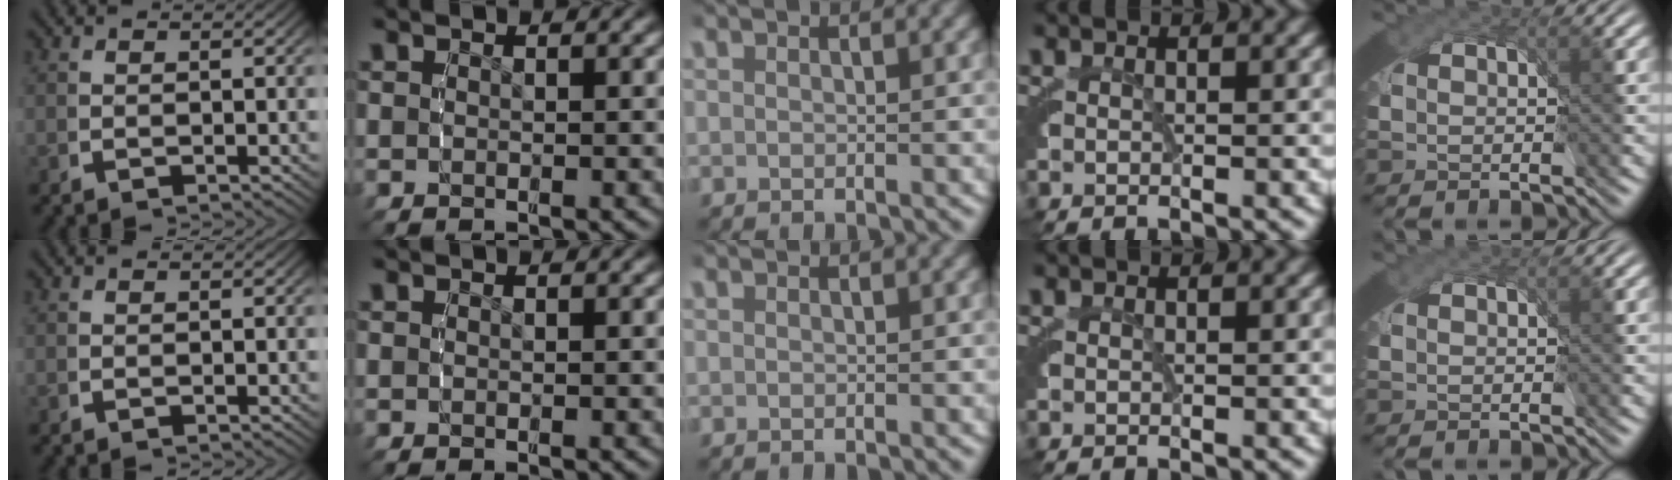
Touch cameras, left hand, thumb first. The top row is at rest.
{}